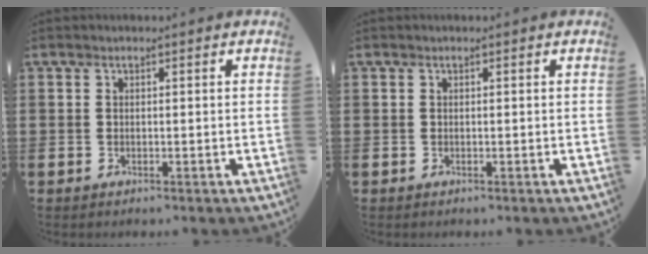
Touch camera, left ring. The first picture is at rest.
{"total": 0.0}